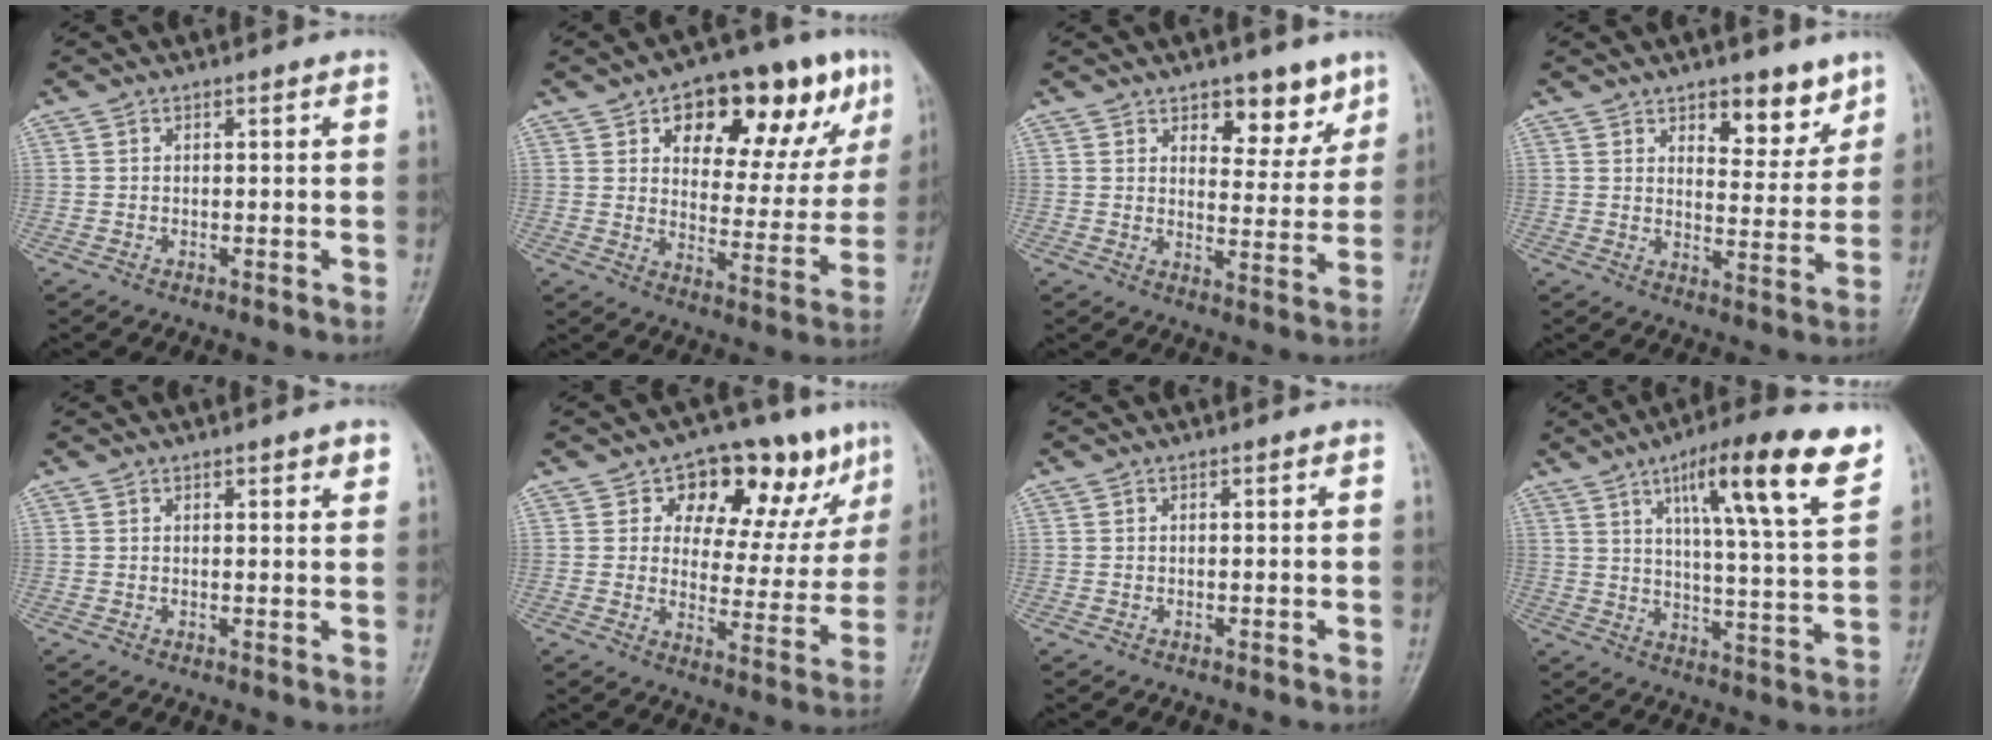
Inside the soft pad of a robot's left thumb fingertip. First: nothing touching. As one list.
[{"total": 21.2, "force": [10.4, 10.4, 15.3], "torque": [-0.156, -0.015, 0.150]}, {"total": 8.0, "force": [5.4, 4.2, 4.2], "torque": [-0.018, -0.035, 0.077]}, {"total": 8.6, "force": [5.6, 4.1, 5.0], "torque": [-0.036, -0.039, 0.083]}, {"total": 2.4, "force": [1.5, 0.7, 1.7], "torque": [-0.015, -0.007, 0.018]}, {"total": 16.2, "force": [9.2, 9.2, 9.5], "torque": [-0.053, -0.030, 0.130]}, {"total": 0.0}, {"total": 18.1, "force": [10.0, 2.8, 14.8], "torque": [-0.205, -0.040, 0.150]}]